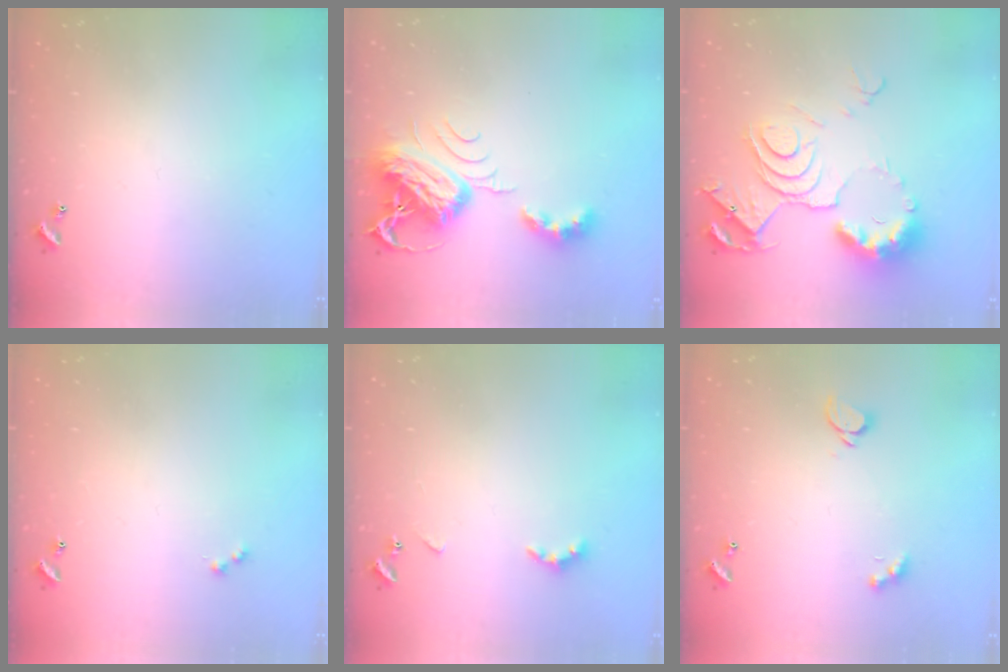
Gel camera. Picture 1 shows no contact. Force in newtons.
{"total": 8.2, "press": 8.1, "slide": 1.2}
{"total": 14.4, "press": 14.4, "slide": 0.5}
{"total": 0.0}
{"total": 2.9, "press": 2.8, "slide": 0.6}
{"total": 1.9, "press": 1.8, "slide": 0.5}